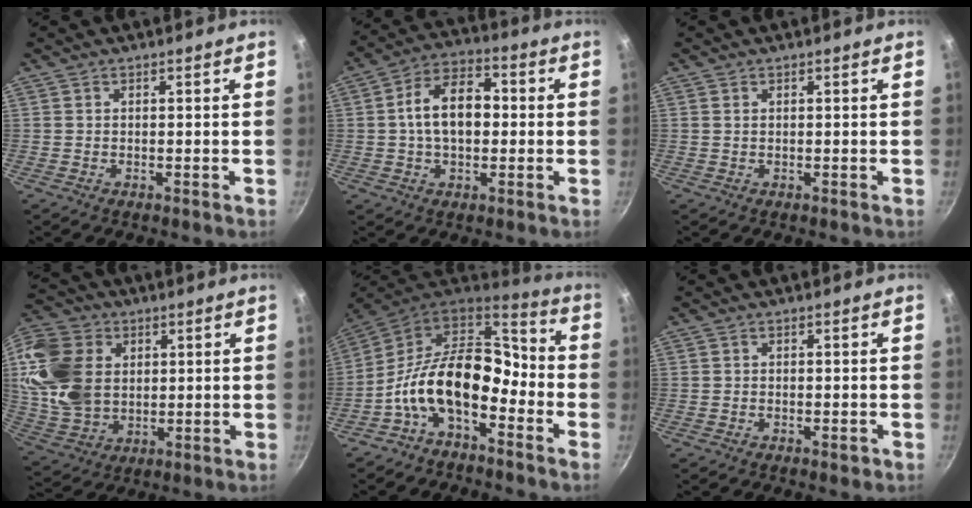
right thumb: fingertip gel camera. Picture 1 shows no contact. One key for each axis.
{"total": 12.4, "fx": 0.4, "fy": 7.8, "fz": 9.6, "tx": -0.132, "ty": 0.031, "tz": -0.005}
{"total": 0.5, "fx": 0.3, "fy": 0.3, "fz": 0.3, "tx": -0.007, "ty": 0.000, "tz": 0.005}
{"total": 17.1, "fx": 3.3, "fy": 13.0, "fz": 10.7, "tx": -0.192, "ty": -0.006, "tz": 0.071}
{"total": 16.6, "fx": -5.5, "fy": 9.6, "fz": 12.4, "tx": -0.199, "ty": 0.065, "tz": -0.121}
{"total": 1.3, "fx": -0.7, "fy": 0.6, "fz": 0.9, "tx": -0.016, "ty": 0.005, "tz": -0.009}